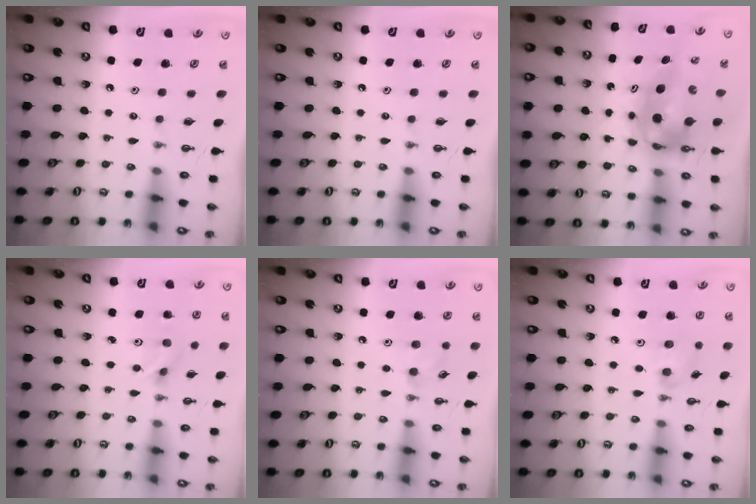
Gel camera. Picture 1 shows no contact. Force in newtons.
{"total": 0.0}
{"total": 7.2, "press": 7.2, "slide": 0.4}
{"total": 2.2, "press": 2.2, "slide": 0.1}
{"total": 6.4, "press": 6.2, "slide": 1.5}
{"total": 5.3, "press": 5.1, "slide": 1.3}